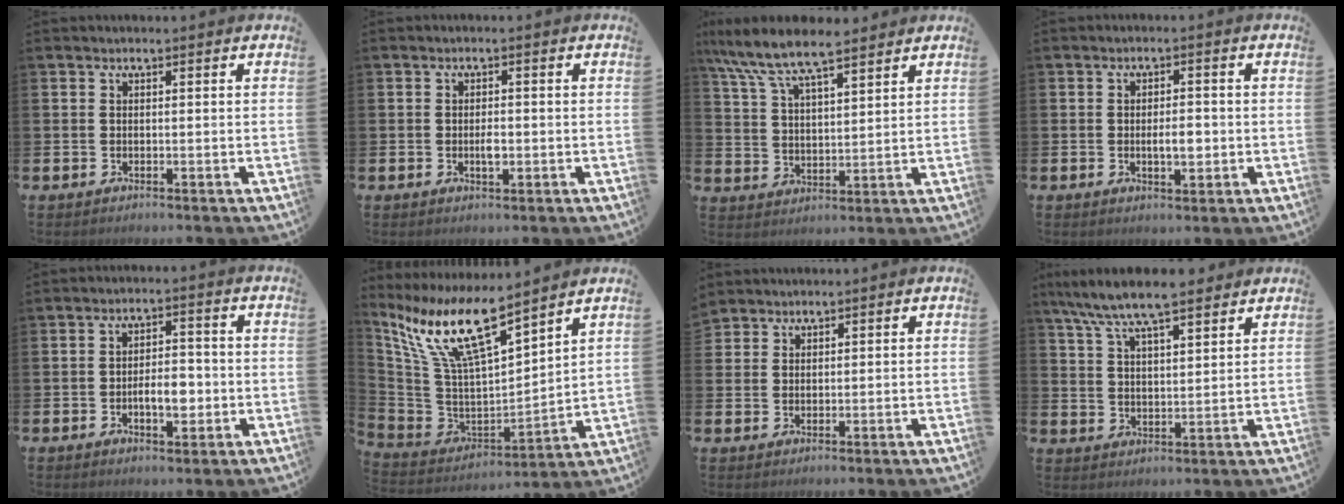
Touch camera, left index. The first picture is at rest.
{"total": 1.8, "force": [-0.4, 0.8, 1.6], "torque": [-0.021, -0.003, -0.010]}
{"total": 8.6, "force": [7.5, 1.8, 3.6], "torque": [-0.105, -0.026, 0.137]}
{"total": 2.7, "force": [-0.5, 1.2, 2.4], "torque": [-0.028, -0.005, -0.013]}
{"total": 4.3, "force": [-1.1, 2.0, 3.7], "torque": [-0.050, -0.001, -0.025]}
{"total": 12.3, "force": [9.1, 2.8, 7.9], "torque": [-0.199, -0.056, 0.157]}
{"total": 2.5, "force": [2.4, 0.8, -0.2], "torque": [0.006, -0.010, 0.045]}
{"total": 8.2, "force": [7.5, 1.2, 3.1], "torque": [-0.090, -0.026, 0.137]}